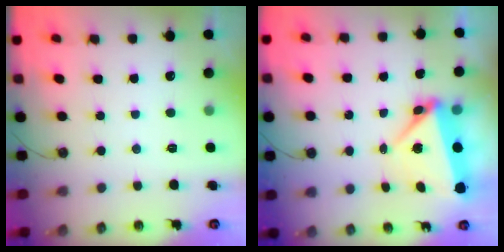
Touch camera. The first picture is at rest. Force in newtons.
{"total": 8.0, "press": 7.9, "slide": 1.0}